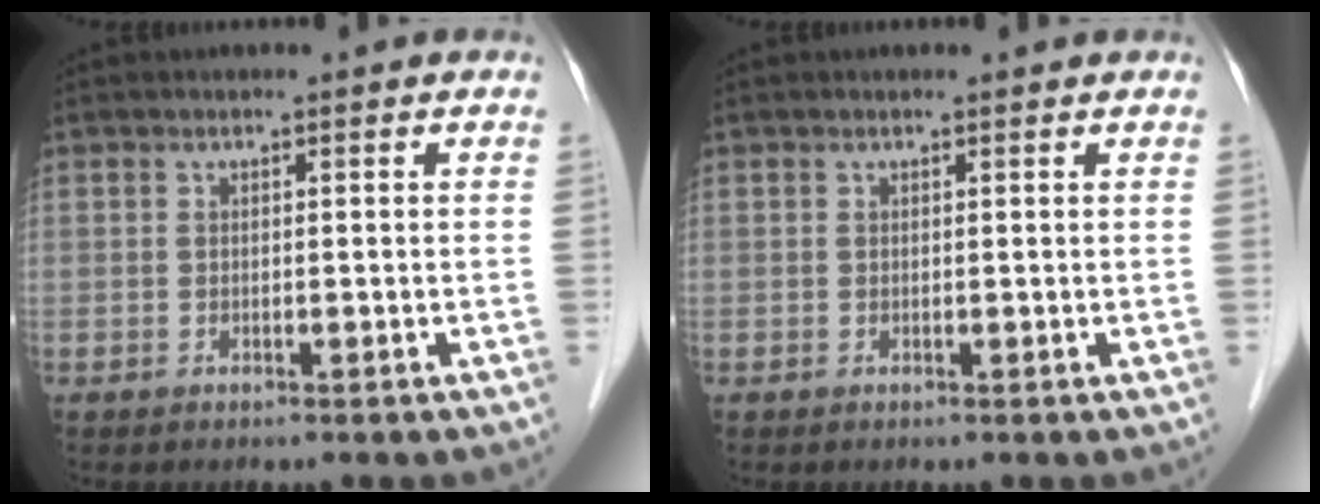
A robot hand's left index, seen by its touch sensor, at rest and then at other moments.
{"total": 0.7, "force": [0.7, 0.0, 0.2], "torque": [-0.011, 0.003, 0.009]}